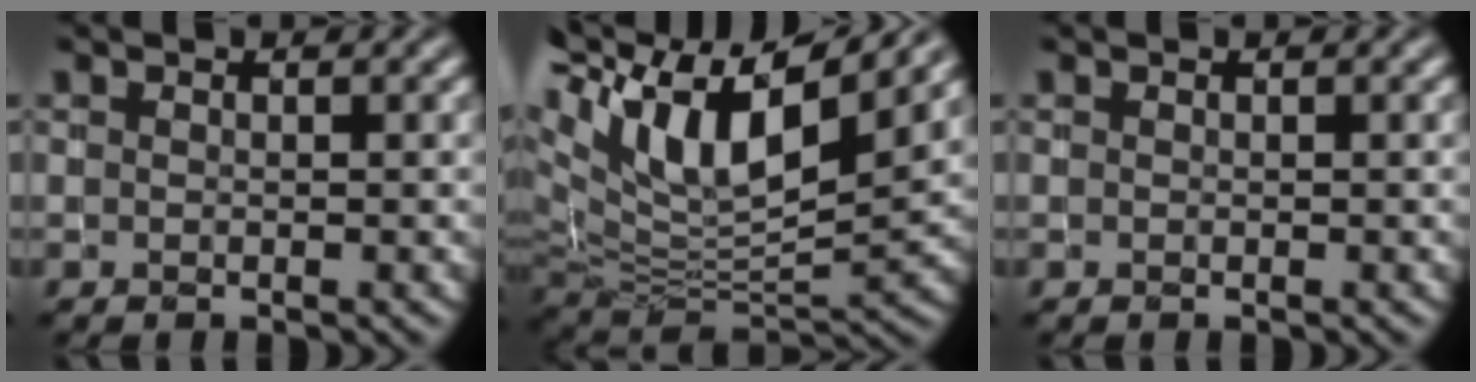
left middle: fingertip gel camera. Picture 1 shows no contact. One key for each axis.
{"total": 13.0, "fx": 6.0, "fy": 5.9, "fz": 10.0, "tx": -0.194, "ty": 0.022, "tz": 0.109}
{"total": 0.0}